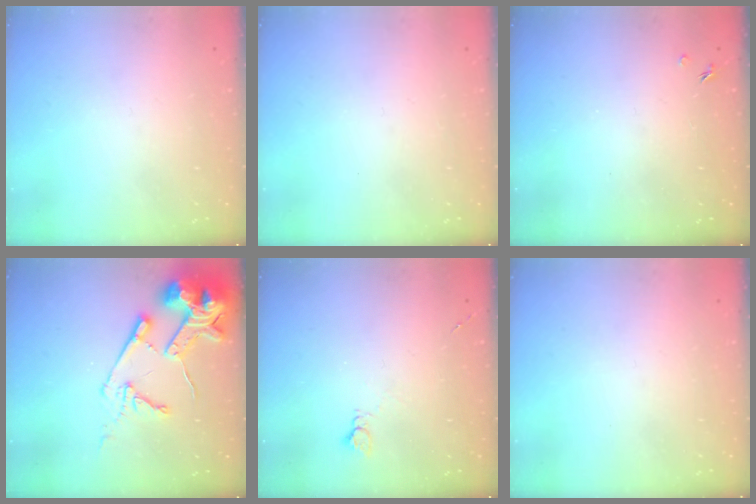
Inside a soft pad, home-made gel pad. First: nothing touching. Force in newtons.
{"total": 0.0}
{"total": 1.3, "press": 1.3, "slide": 0.3}
{"total": 16.8, "press": 16.6, "slide": 2.2}
{"total": 2.6, "press": 2.6, "slide": 0.4}
{"total": 0.0}